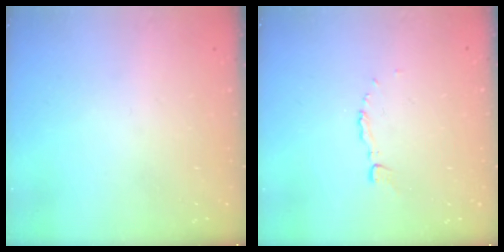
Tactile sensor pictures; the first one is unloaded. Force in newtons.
{"total": 3.0, "press": 3.0, "slide": 0.3}